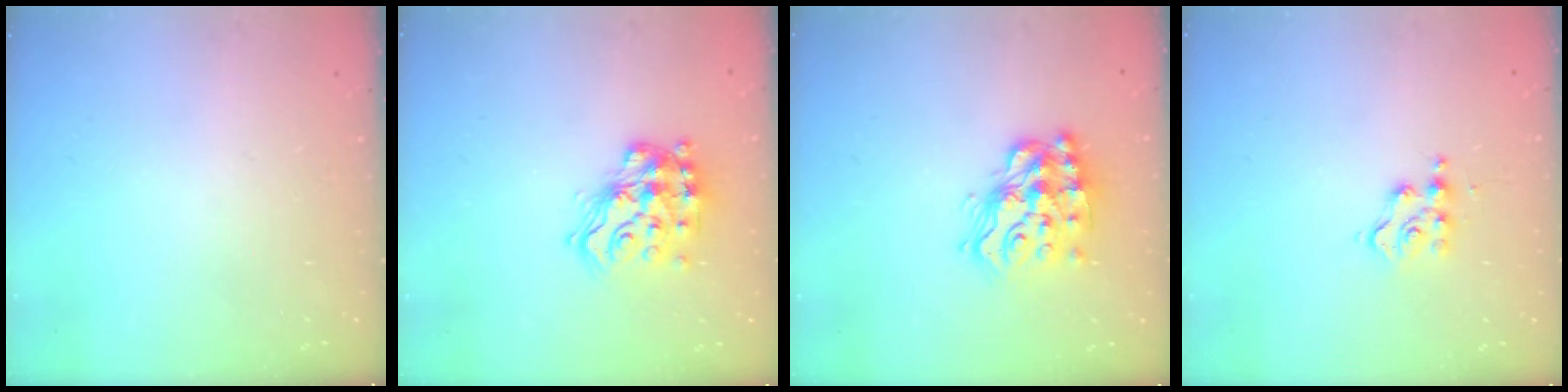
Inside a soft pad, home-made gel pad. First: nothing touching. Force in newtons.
{"total": 17.5, "press": 17.5, "slide": 1.0}
{"total": 16.0, "press": 15.9, "slide": 1.1}
{"total": 6.0, "press": 6.0, "slide": 0.4}